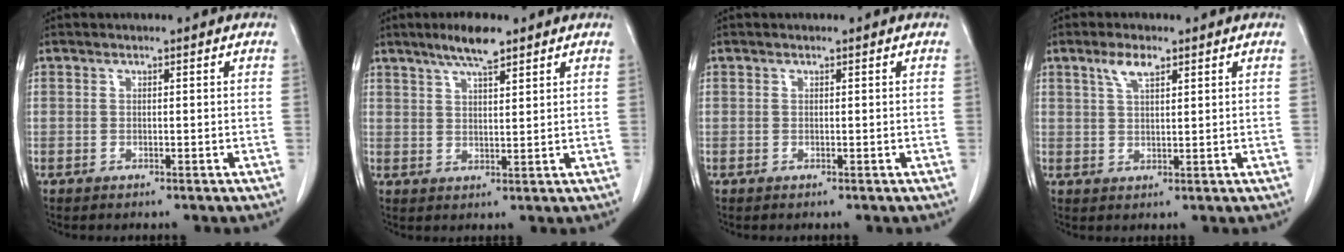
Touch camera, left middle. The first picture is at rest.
{"total": 5.8, "force": [4.2, 0.9, 3.8], "torque": [-0.074, 0.005, 0.074]}
{"total": 0.0}
{"total": 3.6, "force": [2.2, 1.2, 2.5], "torque": [-0.055, 0.005, 0.046]}